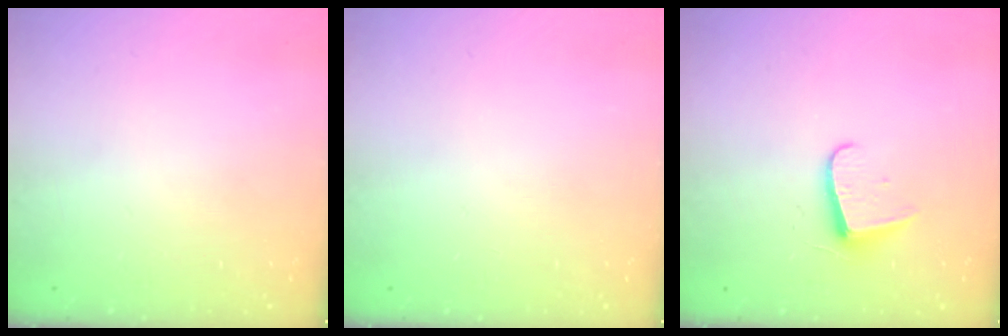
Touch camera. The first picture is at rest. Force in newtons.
{"total": 0.0}
{"total": 6.8, "press": 6.8, "slide": 0.7}